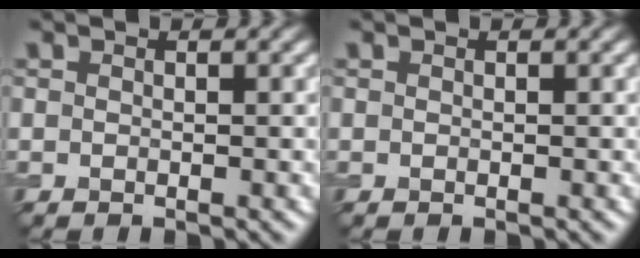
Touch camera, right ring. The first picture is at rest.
{"total": 0.0}